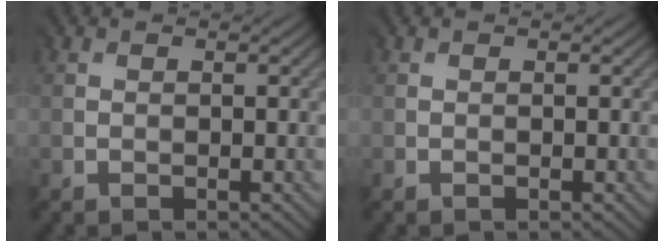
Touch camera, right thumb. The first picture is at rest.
{"total": 0.0}